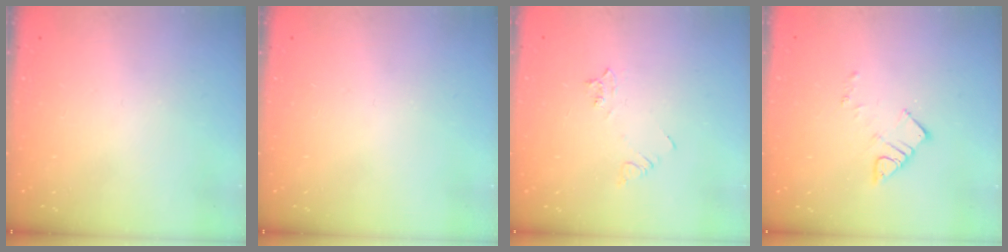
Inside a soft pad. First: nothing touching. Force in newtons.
{"total": 0.0}
{"total": 3.7, "press": 3.6, "slide": 0.5}
{"total": 5.9, "press": 5.9, "slide": 0.3}